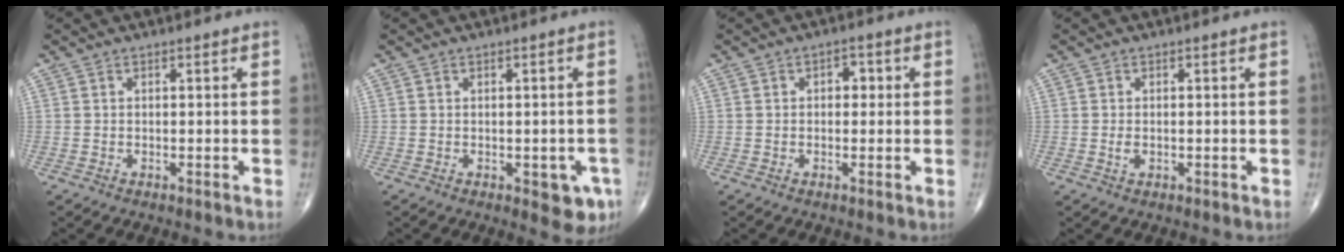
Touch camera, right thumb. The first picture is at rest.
{"total": 5.1, "force": [-1.9, 2.6, 4.0], "torque": [-0.020, 0.000, -0.019]}
{"total": 2.4, "force": [0.3, 1.6, 1.7], "torque": [-0.008, 0.008, -0.003]}
{"total": 1.3, "force": [-0.2, 0.8, 1.0], "torque": [-0.020, -0.002, -0.003]}